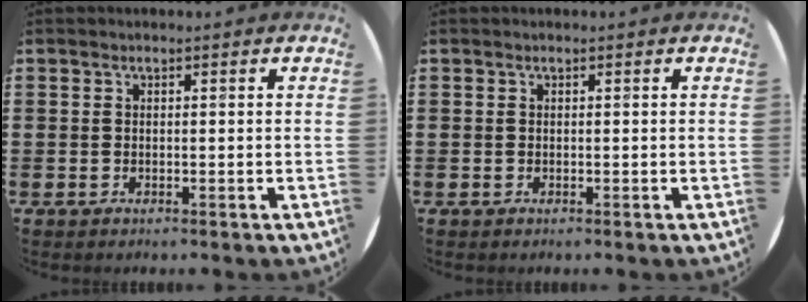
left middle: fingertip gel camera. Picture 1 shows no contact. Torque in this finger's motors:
{"motor_torque": [-0.19, 0.23, -0.01, -0.01]}